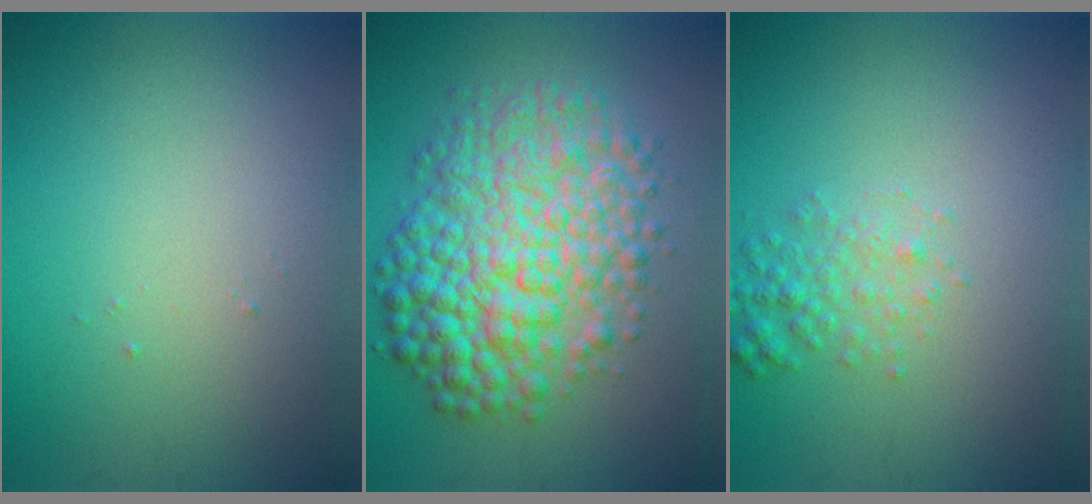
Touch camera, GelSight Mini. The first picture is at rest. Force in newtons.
{"total": 9.0, "press": 9.0, "slide": 0.1}
{"total": 2.0, "press": 2.0, "slide": 0.1}